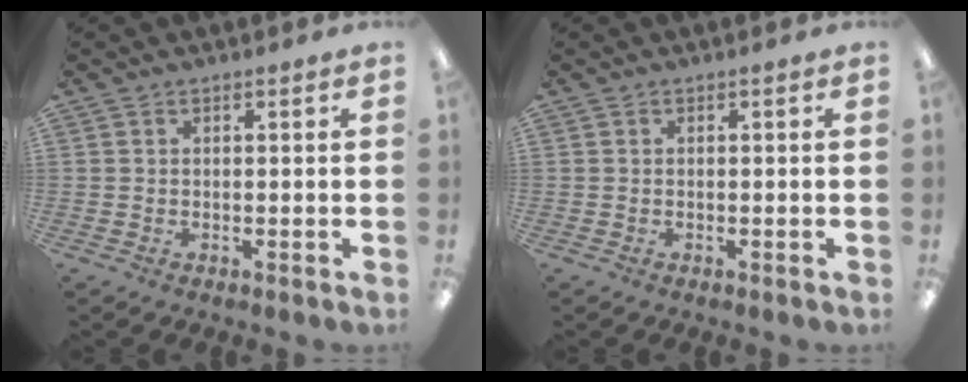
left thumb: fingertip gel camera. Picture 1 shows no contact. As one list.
[{"total": 0.0}]